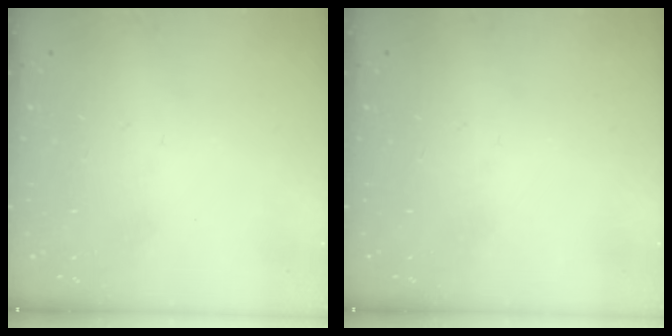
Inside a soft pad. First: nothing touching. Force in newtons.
{"total": 0.0}